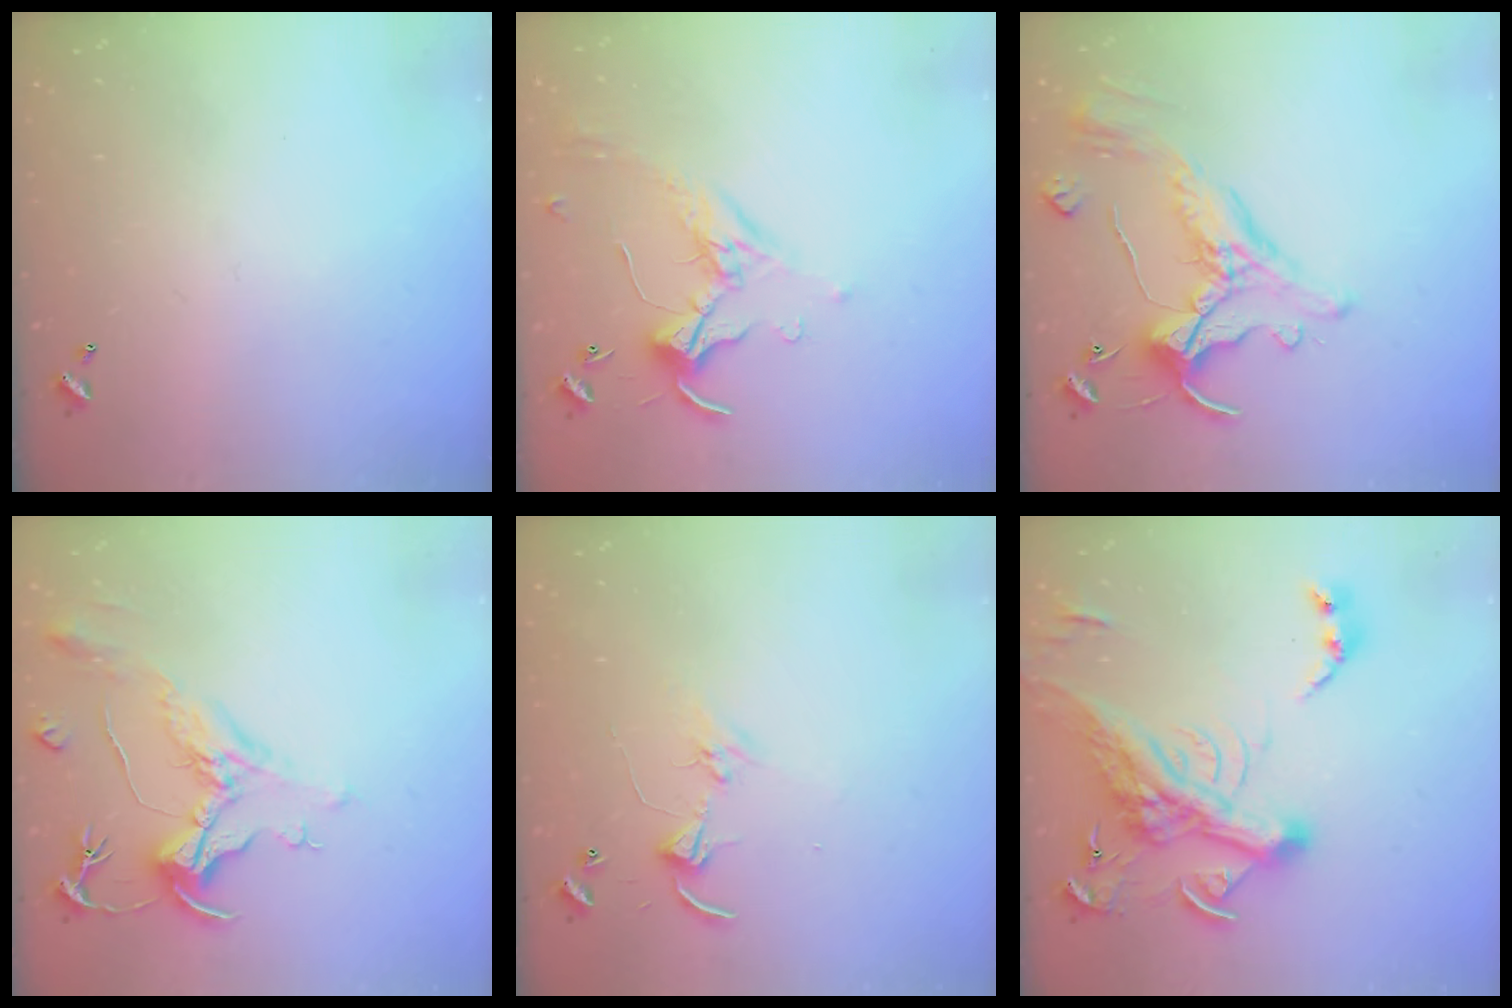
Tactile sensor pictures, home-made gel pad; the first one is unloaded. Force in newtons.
{"total": 0.0}
{"total": 2.5, "press": 2.2, "slide": 1.2}
{"total": 2.2, "press": 1.7, "slide": 1.3}
{"total": 4.4, "press": 4.4, "slide": 0.5}
{"total": 14.9, "press": 14.6, "slide": 2.7}